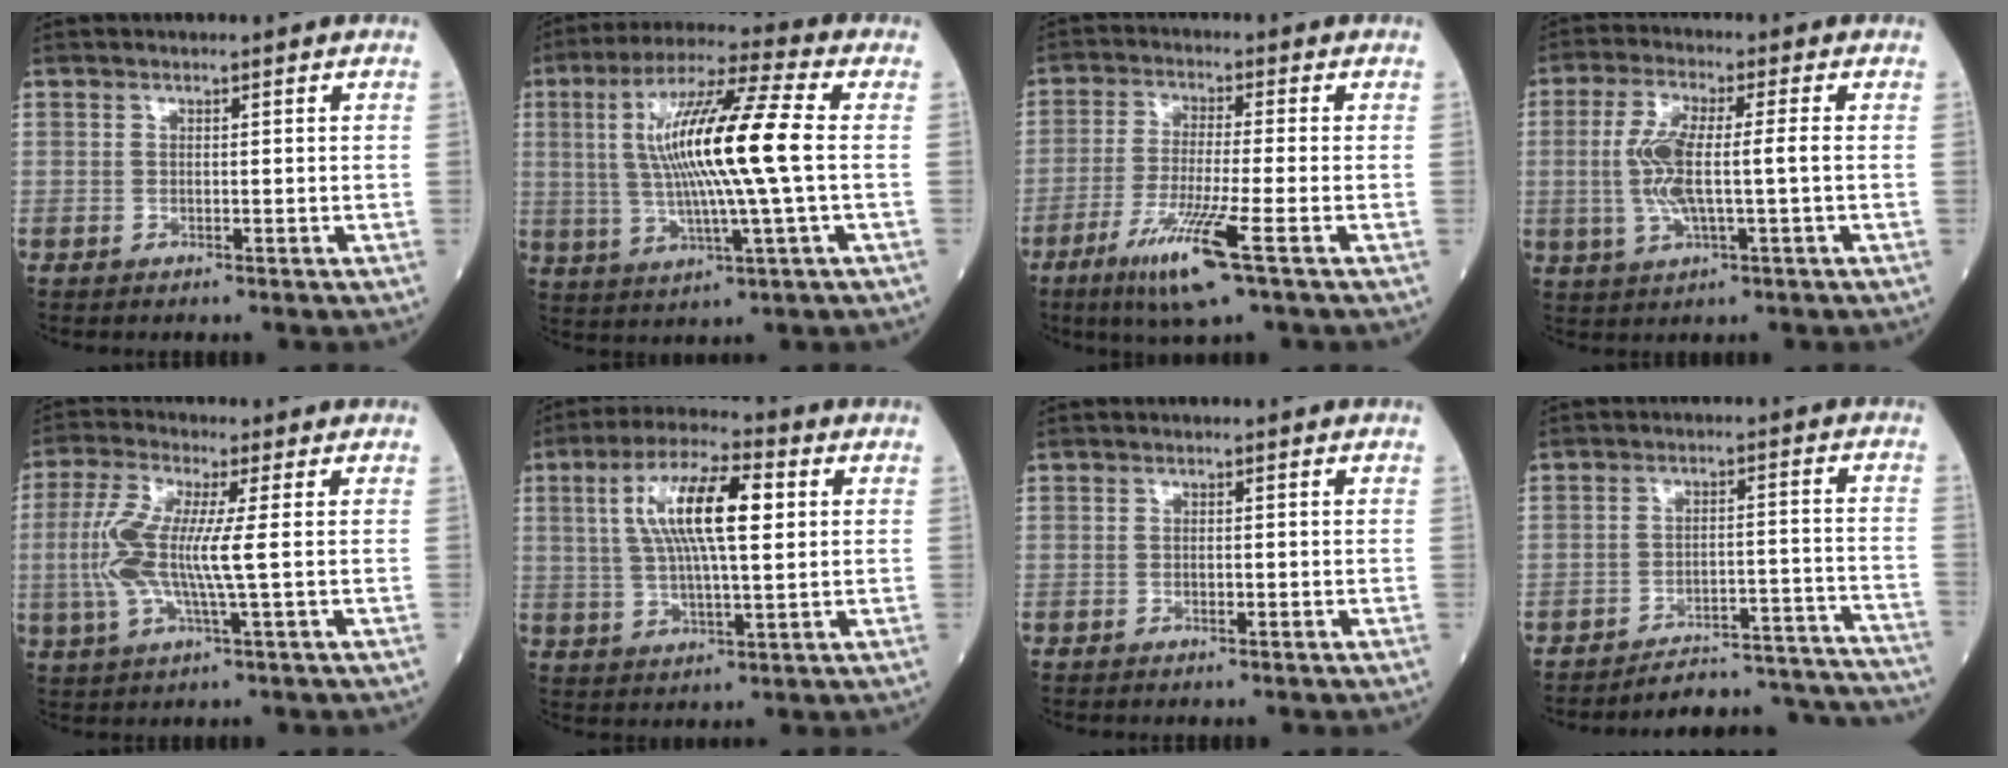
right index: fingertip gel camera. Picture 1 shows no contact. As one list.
[{"total": 16.0, "force": [1.2, 0.2, 15.9], "torque": [-0.307, 0.011, 0.018]}, {"total": 9.9, "force": [-4.9, -0.4, 8.6], "torque": [-0.169, -0.029, -0.093]}, {"total": 8.1, "force": [-0.3, 1.6, 7.9], "torque": [-0.172, 0.006, -0.007]}, {"total": 9.2, "force": [0.1, 0.8, 9.1], "torque": [-0.211, 0.007, -0.004]}, {"total": 12.6, "force": [3.0, 2.8, 12.0], "torque": [-0.229, 0.022, 0.053]}, {"total": 0.7, "force": [-0.3, 0.2, 0.6], "torque": [-0.014, -0.001, -0.004]}, {"total": 17.5, "force": [-17.4, 0.8, 1.5], "torque": [0.015, 0.033, -0.221]}]